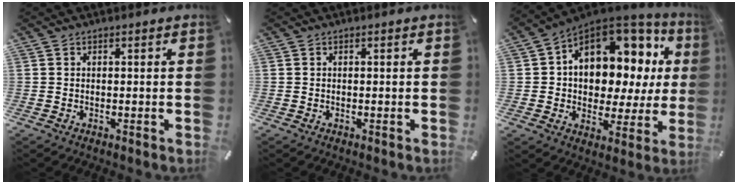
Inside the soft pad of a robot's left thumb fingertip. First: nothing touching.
{"total": 0.0}
{"total": 13.3, "force": [5.5, 9.7, 7.3], "torque": [-0.107, -0.051, 0.100]}